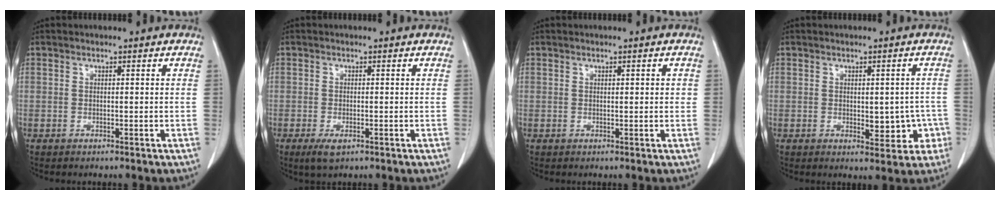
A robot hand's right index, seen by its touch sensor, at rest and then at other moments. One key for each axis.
{"total": 2.5, "fx": -1.3, "fy": 0.9, "fz": 2.0, "tx": -0.037, "ty": -0.004, "tz": -0.018}
{"total": 1.3, "fx": 0.4, "fy": 0.5, "fz": 1.2, "tx": -0.016, "ty": 0.005, "tz": 0.005}
{"total": 5.5, "fx": -1.1, "fy": 2.9, "fz": 4.6, "tx": -0.040, "ty": 0.007, "tz": -0.006}